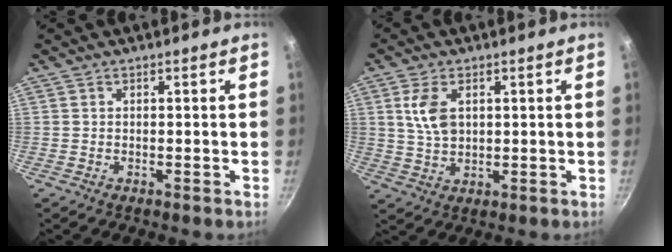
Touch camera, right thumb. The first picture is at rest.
{"total": 6.6, "force": [1.9, 4.0, 4.9], "torque": [-0.089, -0.007, 0.039]}